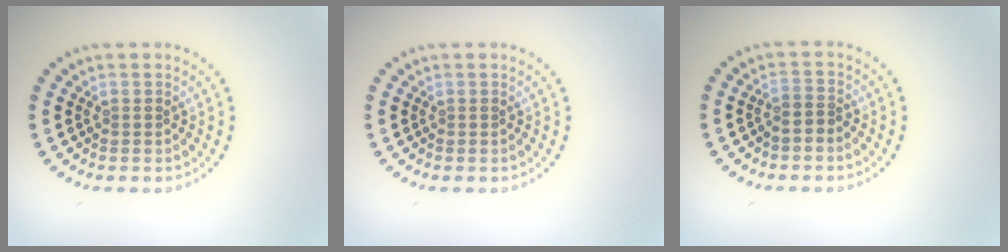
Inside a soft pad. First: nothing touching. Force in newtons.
{"total": 0.0}
{"total": 1.1, "press": 0.8, "slide": 0.7}